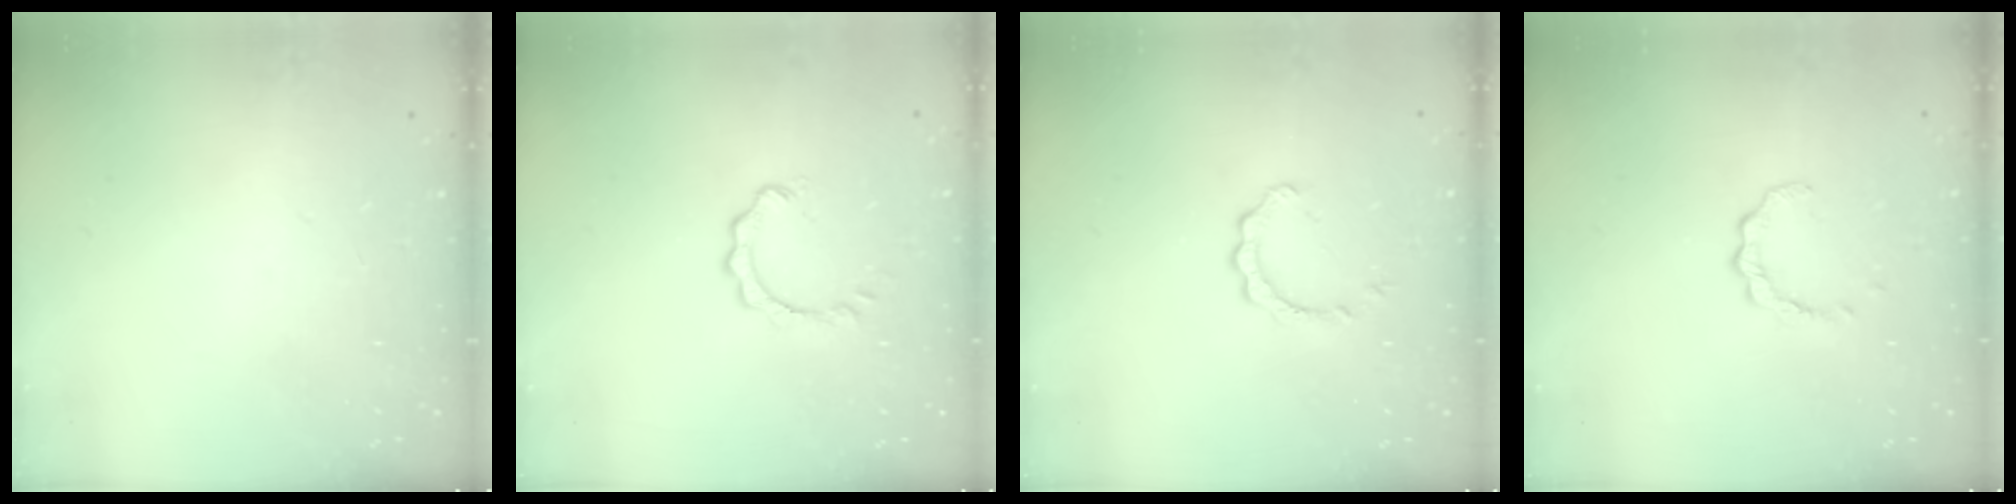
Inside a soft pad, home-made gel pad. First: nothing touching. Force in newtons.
{"total": 1.3, "press": 1.2, "slide": 0.2}
{"total": 2.1, "press": 2.1, "slide": 0.2}
{"total": 2.9, "press": 2.9, "slide": 0.3}